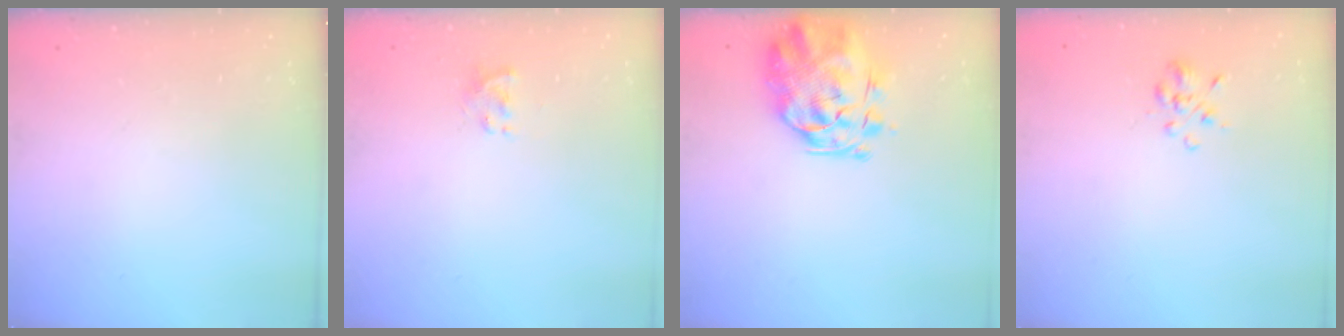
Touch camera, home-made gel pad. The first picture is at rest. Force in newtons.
{"total": 1.3, "press": 1.3, "slide": 0.3}
{"total": 2.5, "press": 2.3, "slide": 1.0}
{"total": 2.8, "press": 2.6, "slide": 1.2}